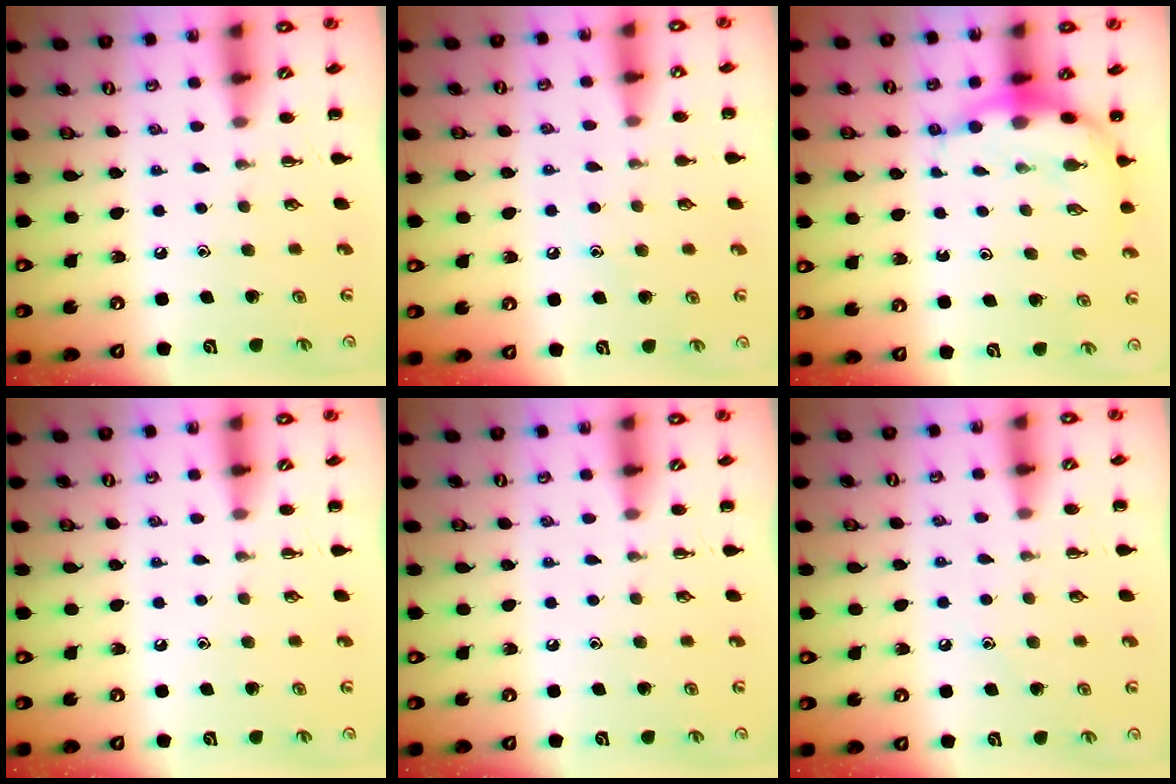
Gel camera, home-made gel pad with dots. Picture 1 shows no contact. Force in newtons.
{"total": 7.3, "press": 7.1, "slide": 1.8}
{"total": 6.7, "press": 6.5, "slide": 1.6}
{"total": 0.0}
{"total": 0.0}
{"total": 5.0, "press": 4.7, "slide": 1.6}